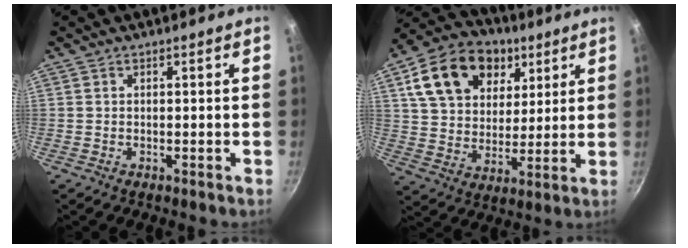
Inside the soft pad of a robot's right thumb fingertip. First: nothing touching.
{"total": 20.0, "force": [8.5, 14.2, 11.3], "torque": [-0.177, -0.005, 0.142]}